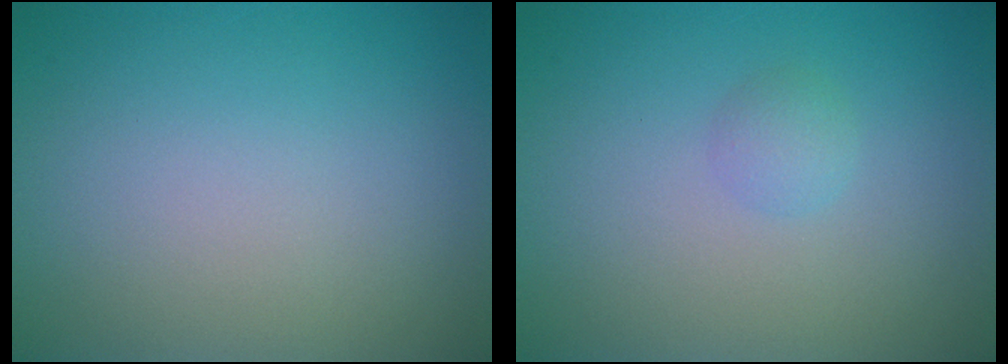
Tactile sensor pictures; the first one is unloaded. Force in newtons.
{"total": 1.1, "press": 1.1, "slide": 0.0}